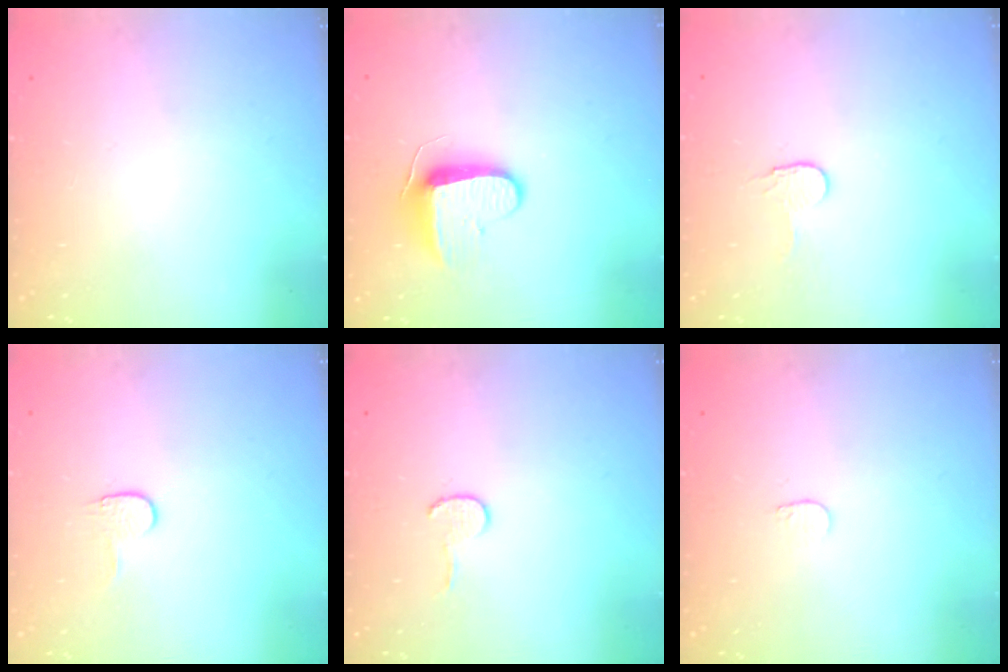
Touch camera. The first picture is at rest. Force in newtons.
{"total": 8.9, "press": 8.8, "slide": 1.1}
{"total": 3.5, "press": 3.5, "slide": 0.2}
{"total": 3.6, "press": 3.6, "slide": 0.4}
{"total": 4.5, "press": 4.4, "slide": 0.4}
{"total": 3.7, "press": 3.6, "slide": 0.3}